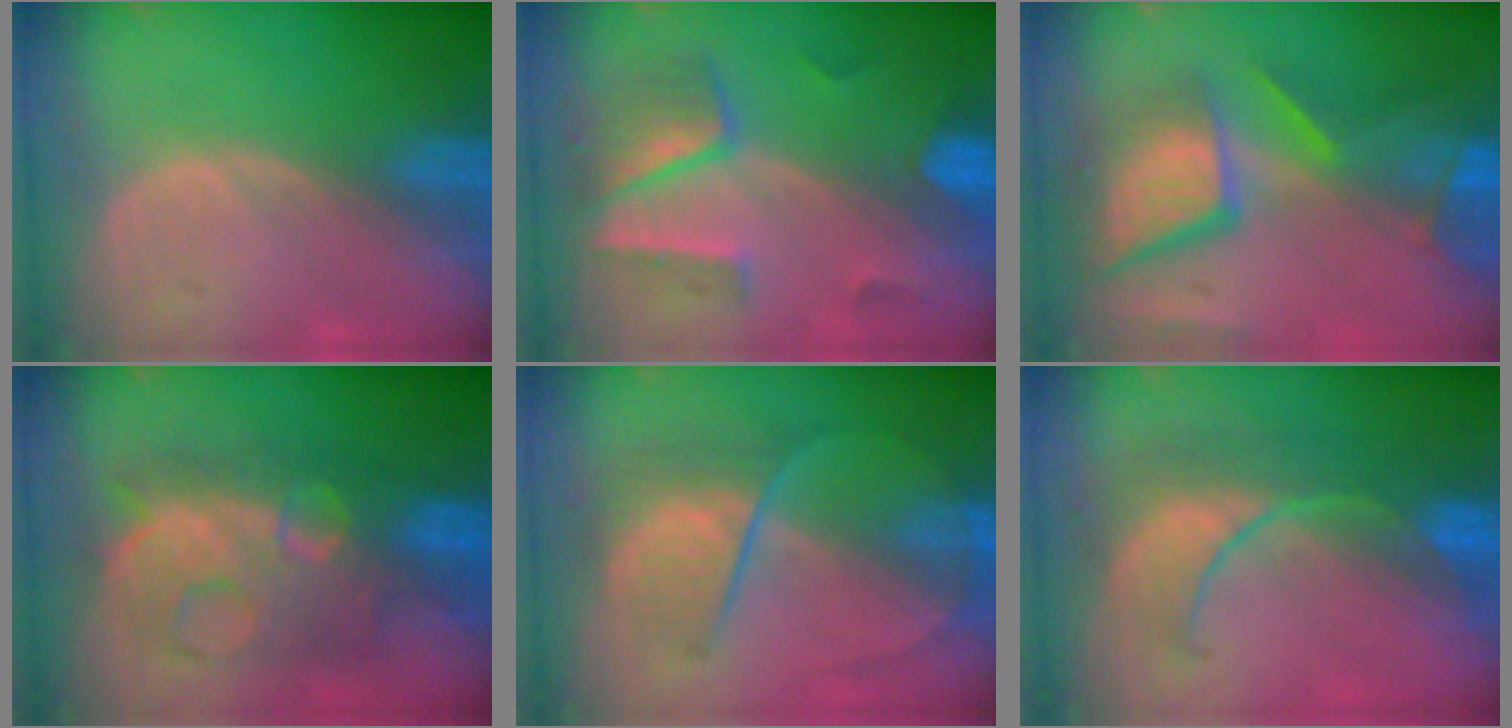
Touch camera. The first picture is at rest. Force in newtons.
{"total": 6.9, "press": 6.9, "slide": 0.7}
{"total": 12.4, "press": 10.1, "slide": 7.1}
{"total": 10.8, "press": 10.8, "slide": 1.0}
{"total": 6.7, "press": 6.6, "slide": 1.5}
{"total": 8.1, "press": 8.1, "slide": 0.7}